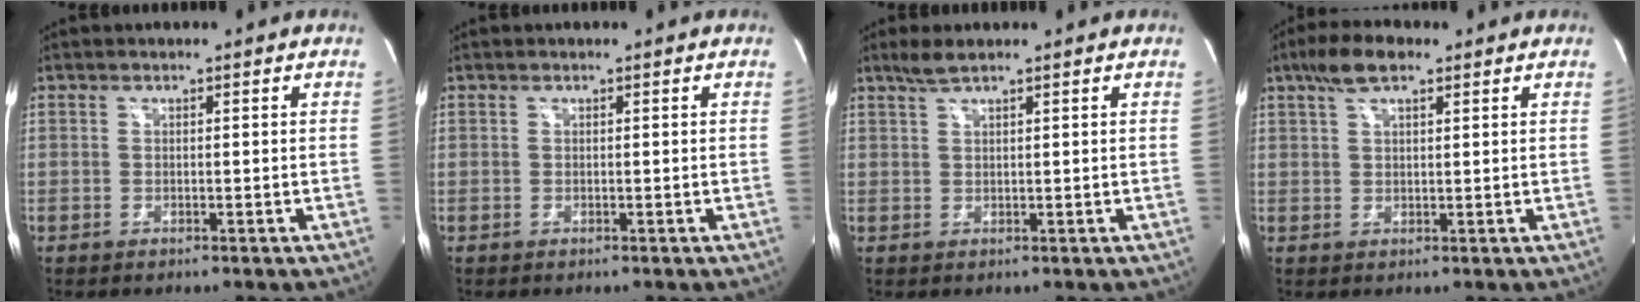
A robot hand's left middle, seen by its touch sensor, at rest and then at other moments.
{"total": 0.0}
{"total": 2.4, "force": [1.9, 0.0, 1.4], "torque": [-0.038, 0.005, 0.042]}
{"total": 5.5, "force": [3.5, 1.7, 3.9], "torque": [-0.083, 0.017, 0.065]}